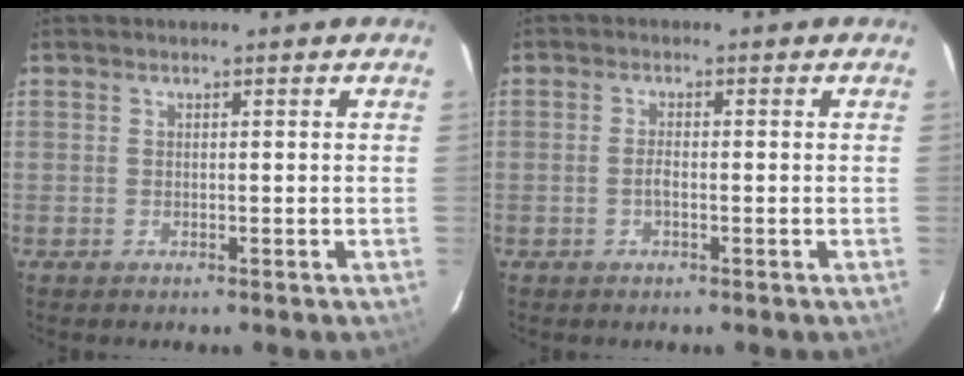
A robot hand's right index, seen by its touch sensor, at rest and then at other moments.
{"total": 1.7, "force": [-0.6, 0.6, 1.5], "torque": [-0.031, 0.002, -0.011]}